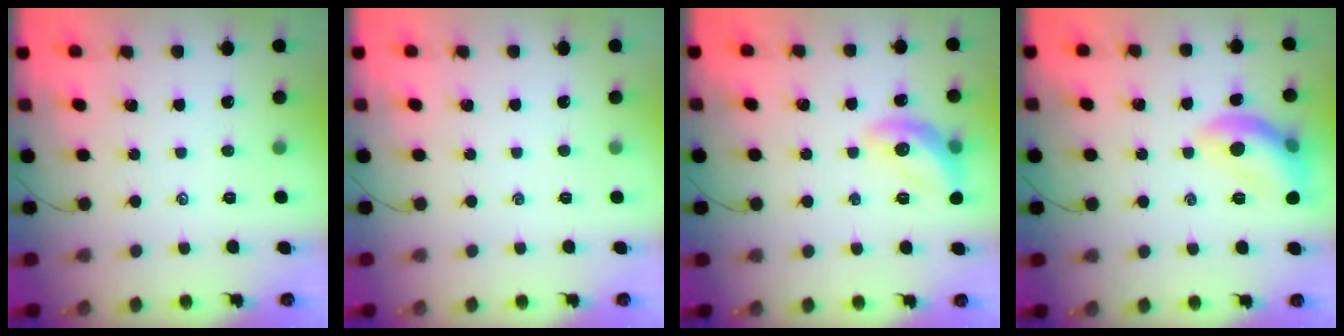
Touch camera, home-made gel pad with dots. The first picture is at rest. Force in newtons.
{"total": 0.0}
{"total": 12.7, "press": 12.7, "slide": 0.9}
{"total": 12.1, "press": 12.1, "slide": 1.0}